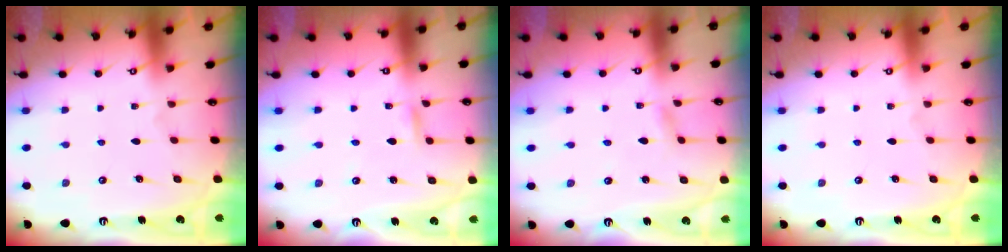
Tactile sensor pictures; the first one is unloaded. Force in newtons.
{"total": 2.8, "press": 2.8, "slide": 0.3}
{"total": 2.1, "press": 2.1, "slide": 0.2}
{"total": 0.0}